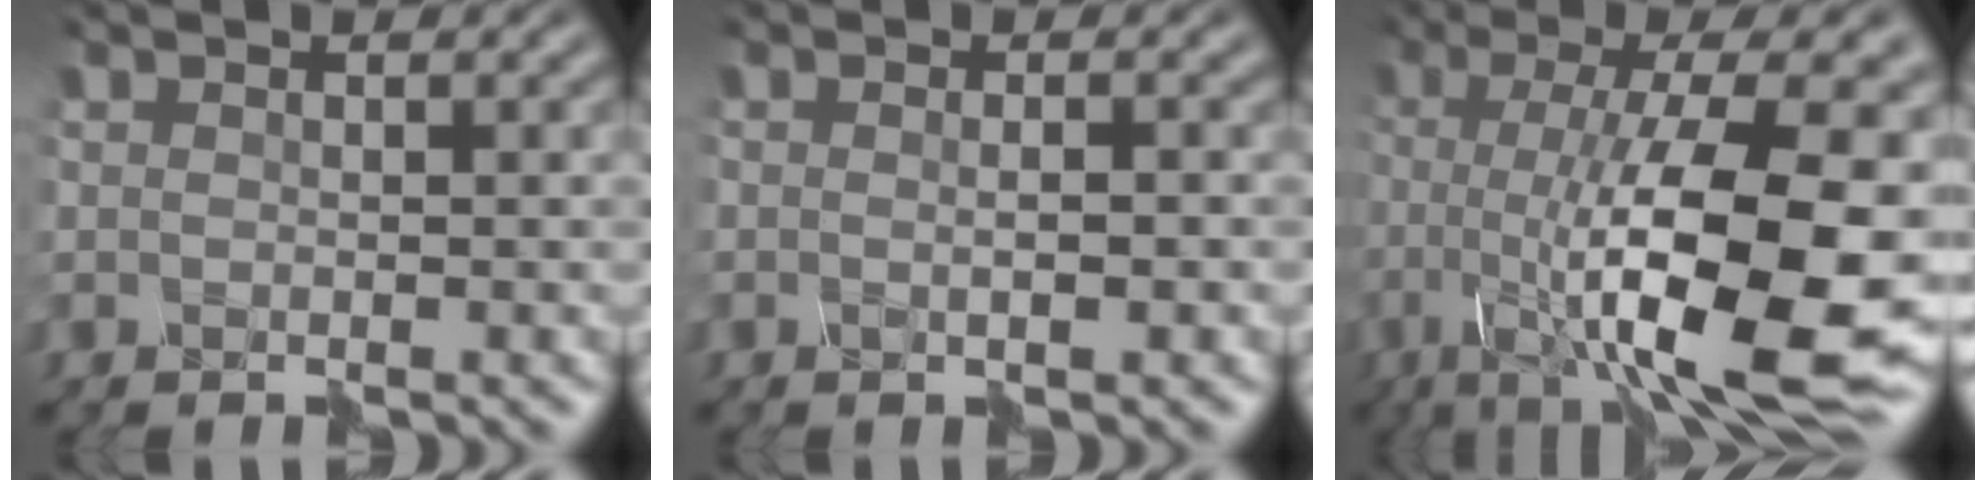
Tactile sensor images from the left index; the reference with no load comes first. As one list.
[{"total": 0.8, "force": [-0.3, -0.2, 0.7], "torque": [-0.009, -0.002, 0.001]}, {"total": 13.7, "force": [-3.0, 3.4, 13.0], "torque": [-0.191, -0.005, -0.045]}]